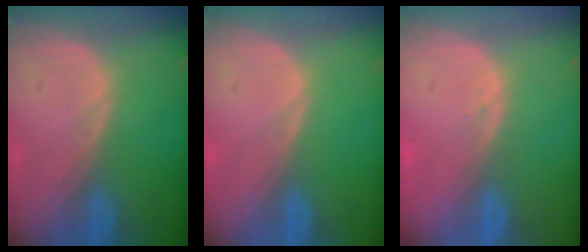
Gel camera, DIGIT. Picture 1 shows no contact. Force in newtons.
{"total": 0.0}
{"total": 1.0, "press": 0.9, "slide": 0.3}